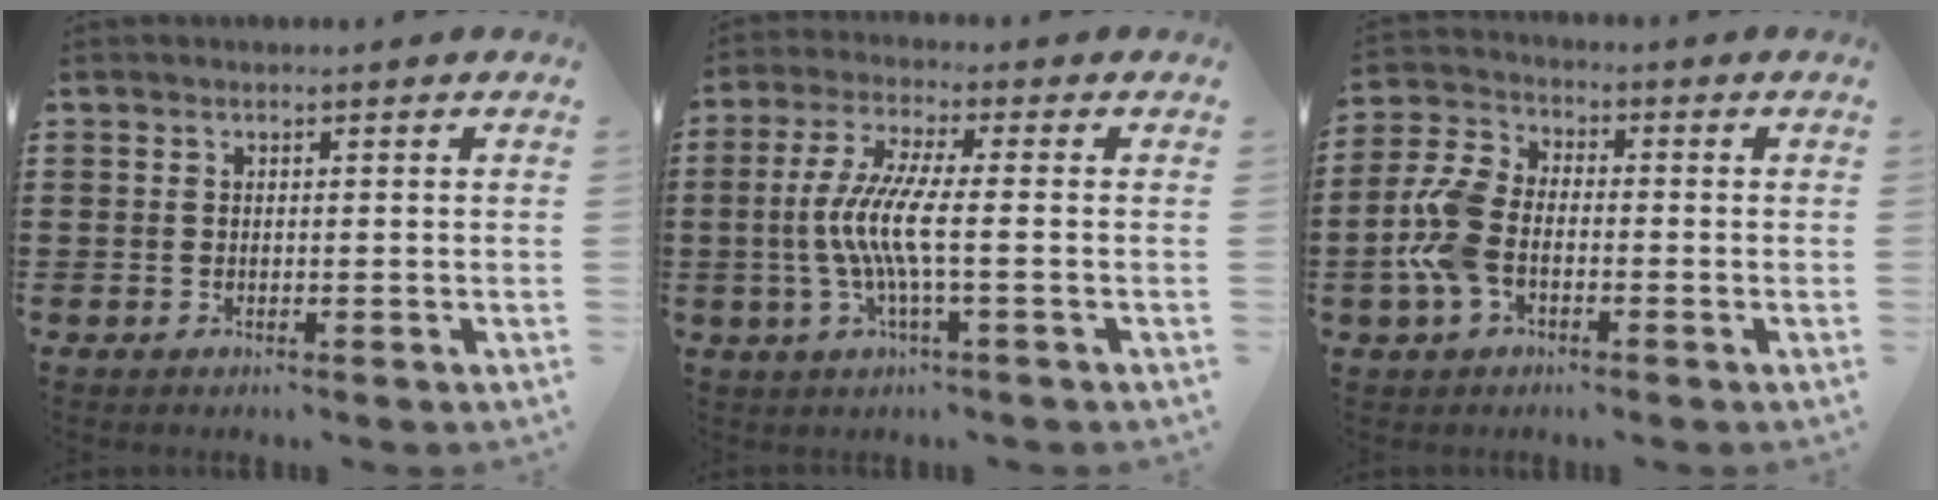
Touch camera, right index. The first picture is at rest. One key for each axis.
{"total": 7.5, "fx": -1.3, "fy": 0.7, "fz": 7.4, "tx": -0.165, "ty": -0.017, "tz": -0.035}
{"total": 7.5, "fx": -1.9, "fy": 4.7, "fz": 5.5, "tx": -0.145, "ty": 0.004, "tz": -0.046}